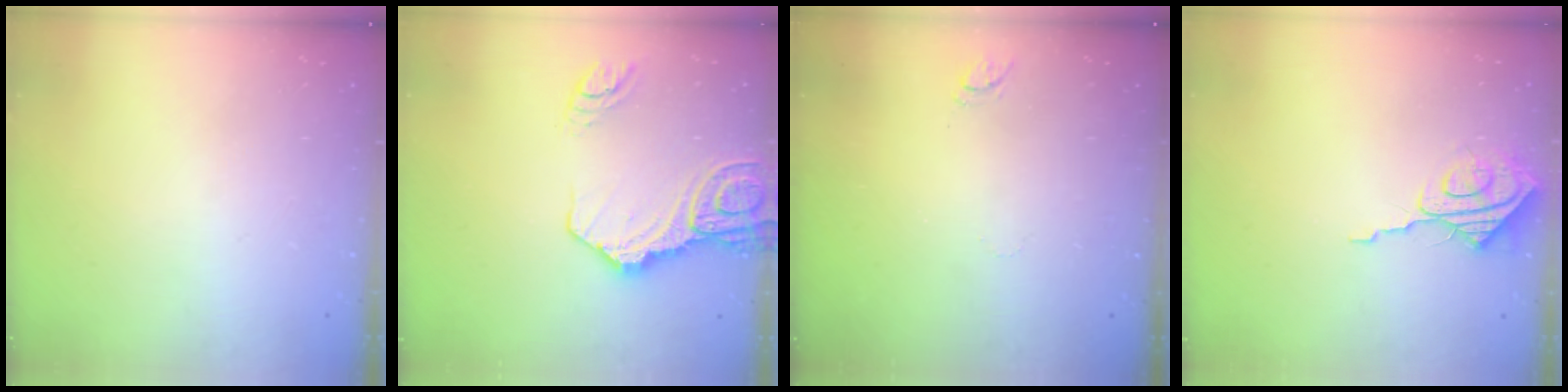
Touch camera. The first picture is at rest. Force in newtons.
{"total": 16.0, "press": 15.9, "slide": 1.8}
{"total": 4.4, "press": 4.3, "slide": 0.5}
{"total": 8.8, "press": 8.8, "slide": 0.6}